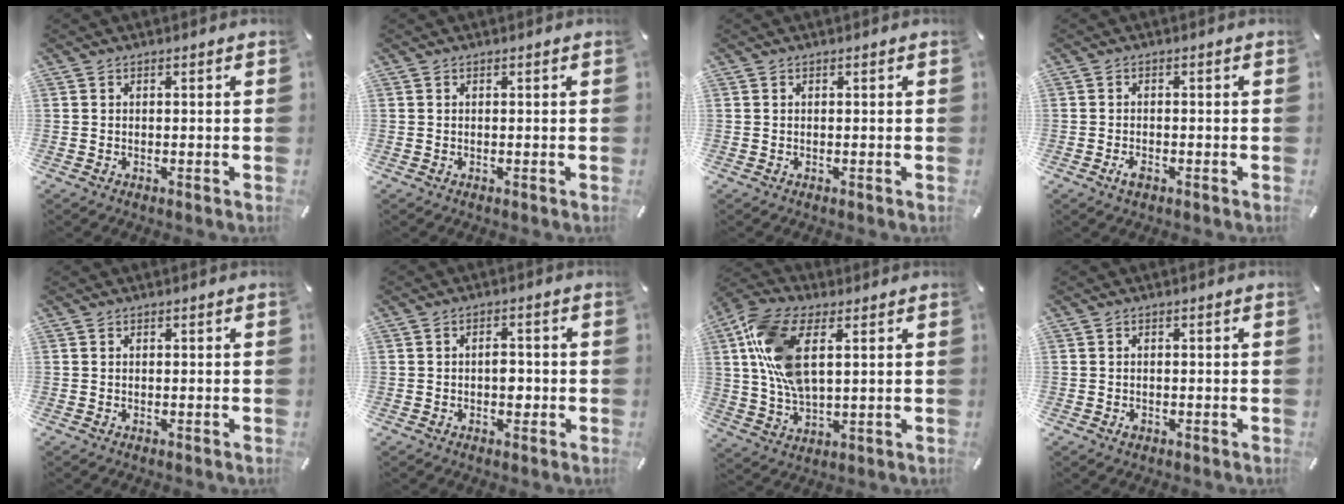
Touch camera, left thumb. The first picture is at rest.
{"total": 0.0}
{"total": 0.0}
{"total": 2.2, "force": [-1.0, 1.1, 1.5], "torque": [-0.036, 0.002, -0.021]}
{"total": 0.0}
{"total": 3.1, "force": [-0.6, 2.1, 2.3], "torque": [-0.027, -0.001, -0.015]}
{"total": 14.5, "force": [4.7, 7.5, 11.4], "torque": [-0.262, -0.003, 0.087]}
{"total": 1.0, "force": [-0.4, 0.7, 0.6], "torque": [-0.013, 0.001, -0.008]}